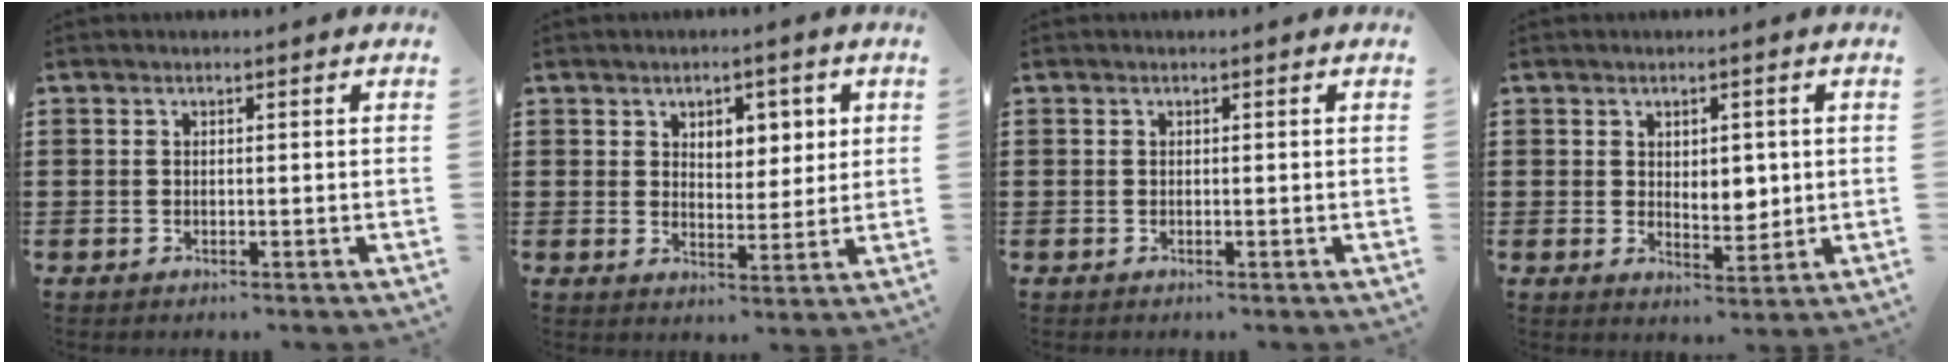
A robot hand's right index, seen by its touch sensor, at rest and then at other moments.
{"total": 4.2, "force": [2.2, 2.9, 2.1], "torque": [-0.029, 0.003, 0.032]}
{"total": 0.0}
{"total": 3.8, "force": [1.0, 2.5, 2.6], "torque": [-0.032, 0.000, 0.011]}